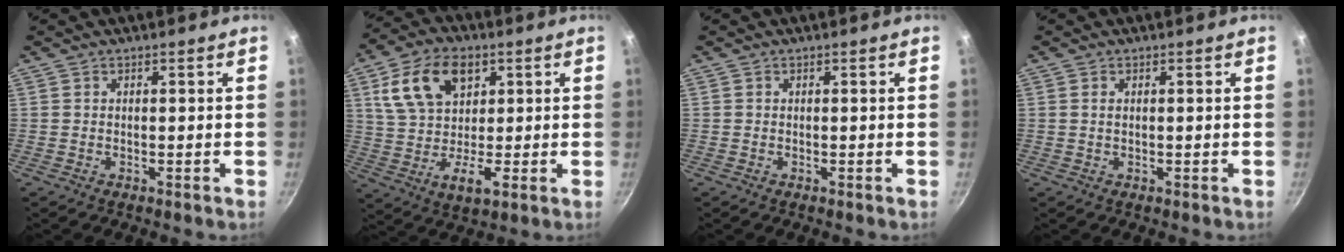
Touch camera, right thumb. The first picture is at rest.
{"total": 15.4, "force": [5.2, 10.2, 10.2], "torque": [-0.152, 0.003, 0.090]}
{"total": 0.0}
{"total": 0.9, "force": [0.2, 0.5, 0.7], "torque": [-0.012, 0.002, 0.004]}